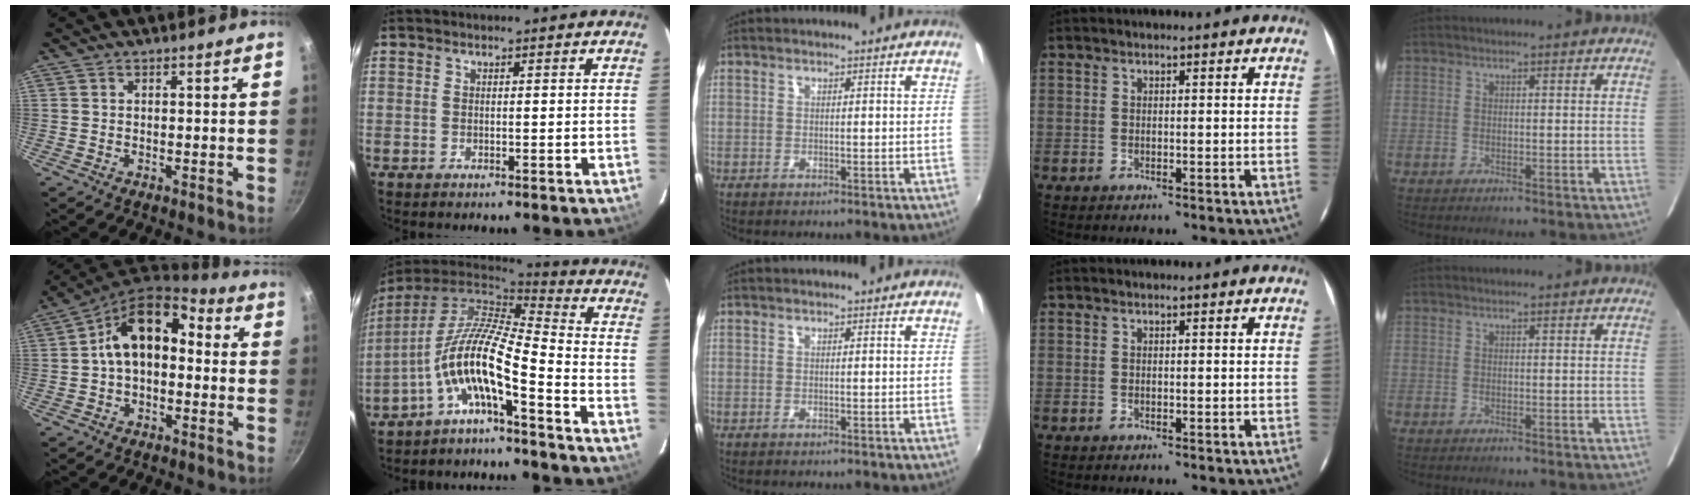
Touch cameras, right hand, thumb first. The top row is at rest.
{"thumb": {"total": 12.3, "force": [0.5, 8.1, 9.3], "torque": [-0.128, 0.044, -0.011]}, "index": {"total": 12.2, "force": [-5.7, 2.0, 10.6], "torque": [-0.197, 0.000, -0.115]}}